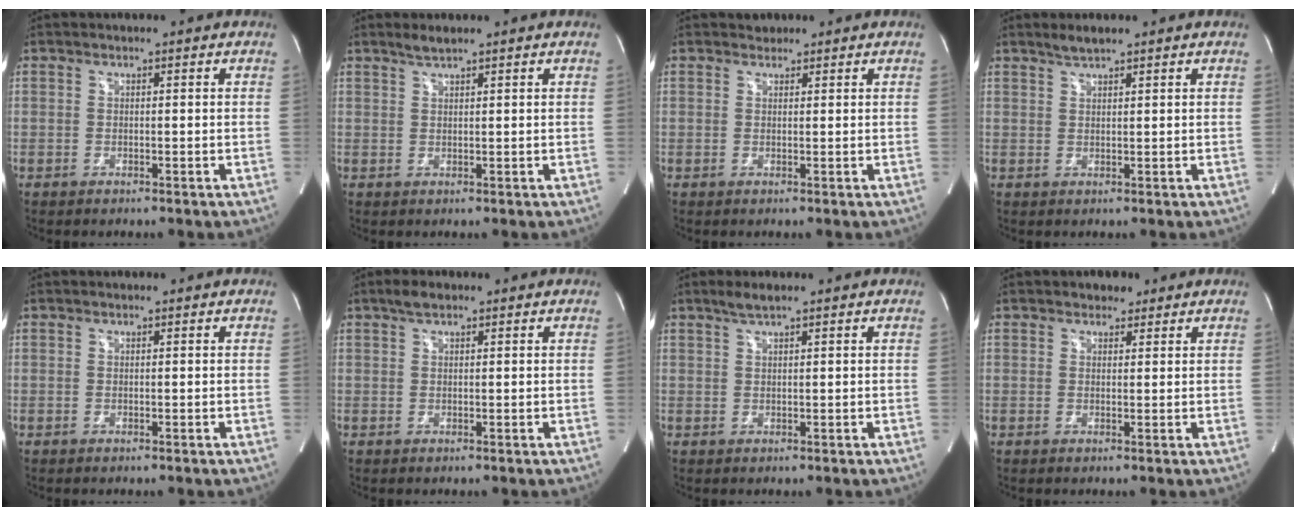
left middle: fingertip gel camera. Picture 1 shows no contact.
{"total": 1.7, "force": [1.5, 0.0, 0.9], "torque": [-0.022, 0.004, 0.032]}
{"total": 1.1, "force": [0.9, 0.6, -0.1], "torque": [-0.001, 0.005, 0.011]}
{"total": 2.1, "force": [1.9, 0.2, 1.1], "torque": [-0.028, 0.005, 0.037]}
{"total": 0.0}
{"total": 2.1, "force": [1.5, 0.8, 1.3], "torque": [-0.029, 0.011, 0.028]}
{"total": 2.2, "force": [1.7, 0.1, 1.4], "torque": [-0.033, 0.005, 0.034]}
{"total": 2.2, "force": [1.6, 1.4, 0.6], "torque": [-0.009, 0.005, 0.022]}